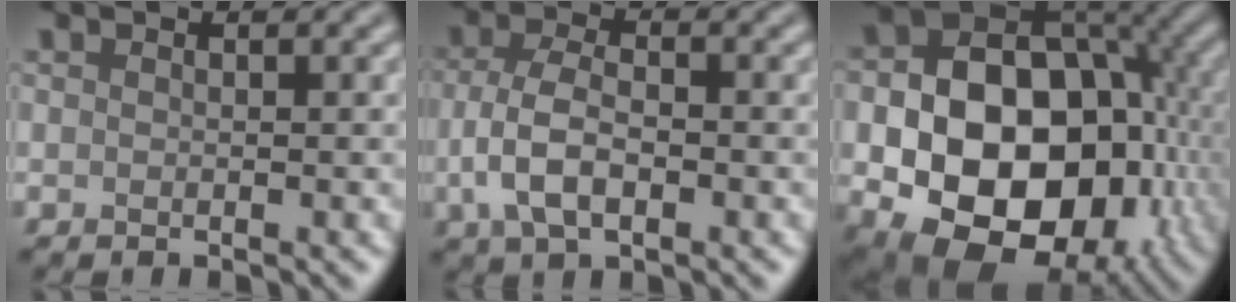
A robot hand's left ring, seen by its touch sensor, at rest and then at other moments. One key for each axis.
{"total": 4.6, "fx": -1.2, "fy": 2.4, "fz": 3.8, "tx": -0.079, "ty": -0.001, "tz": -0.027}
{"total": 19.6, "fx": -4.0, "fy": 14.7, "fz": 12.4, "tx": -0.164, "ty": -0.035, "tz": -0.070}